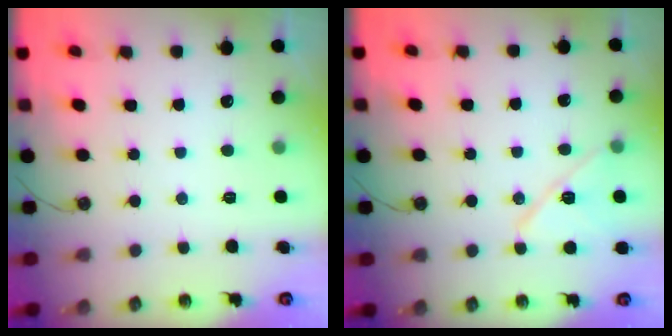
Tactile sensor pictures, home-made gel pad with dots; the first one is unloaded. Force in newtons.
{"total": 11.8, "press": 11.8, "slide": 0.6}